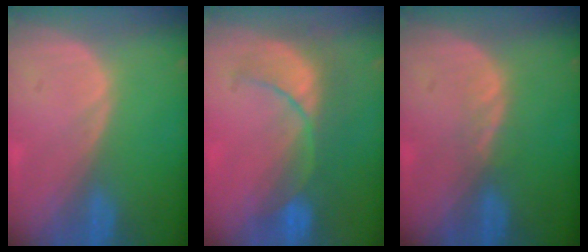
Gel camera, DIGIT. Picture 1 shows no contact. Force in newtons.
{"total": 7.9, "press": 7.8, "slide": 1.6}
{"total": 1.5, "press": 1.5, "slide": 0.2}